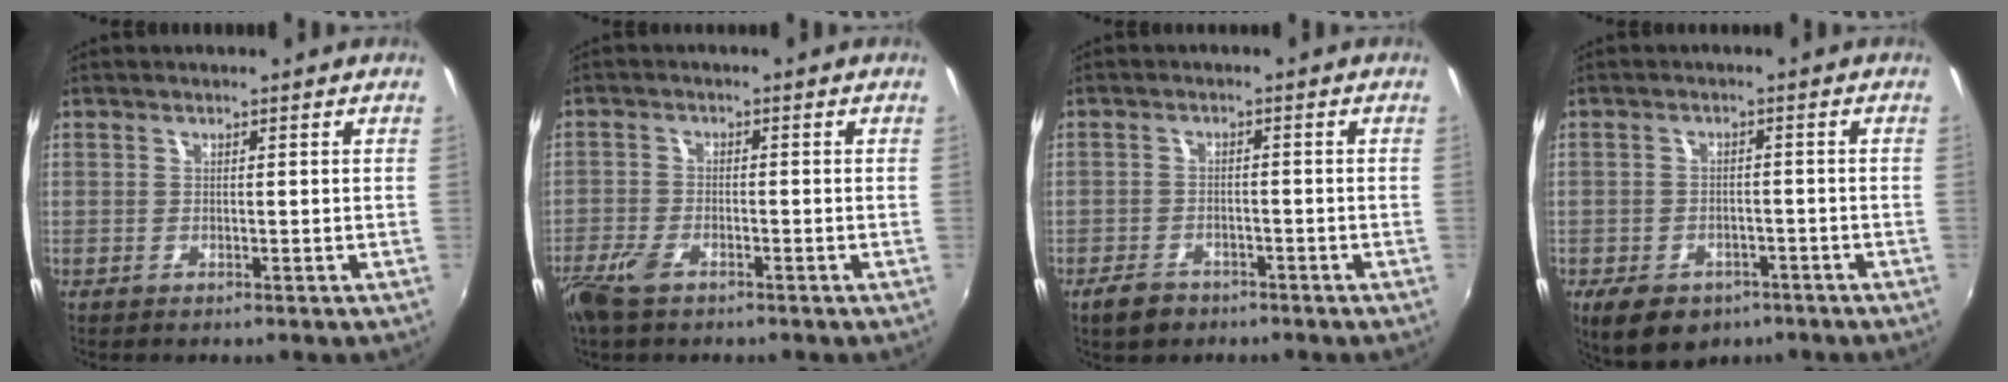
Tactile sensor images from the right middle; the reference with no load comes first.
{"total": 5.7, "force": [-3.9, 2.2, 3.4], "torque": [-0.094, -0.010, -0.079]}
{"total": 4.6, "force": [-3.3, 2.6, 1.8], "torque": [-0.051, 0.002, -0.051]}
{"total": 9.1, "force": [-5.6, 5.7, 4.4], "torque": [-0.098, -0.009, -0.077]}